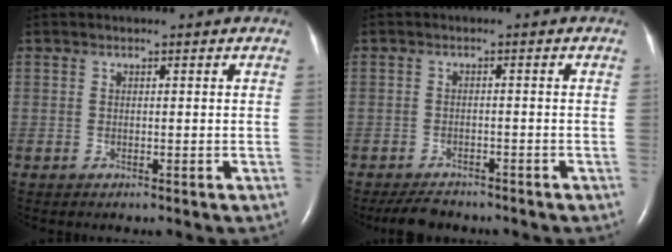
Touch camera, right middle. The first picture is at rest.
{"total": 4.3, "force": [-3.8, 1.4, 1.3], "torque": [-0.025, -0.009, -0.061]}